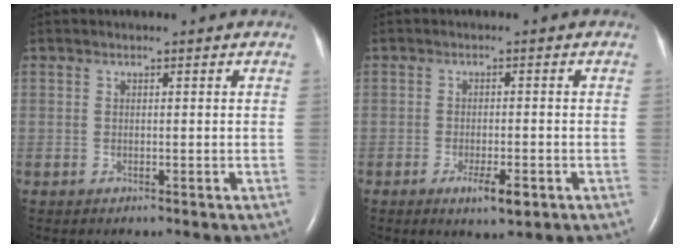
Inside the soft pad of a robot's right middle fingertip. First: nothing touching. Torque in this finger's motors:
{"motor_torque": [0.85, -0.45, 0.34, 0.09]}